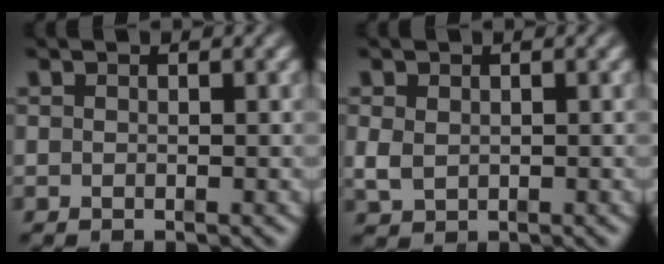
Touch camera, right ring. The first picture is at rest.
{"total": 1.8, "force": [-0.1, 1.6, 0.8], "torque": [-0.028, -0.014, 0.012]}